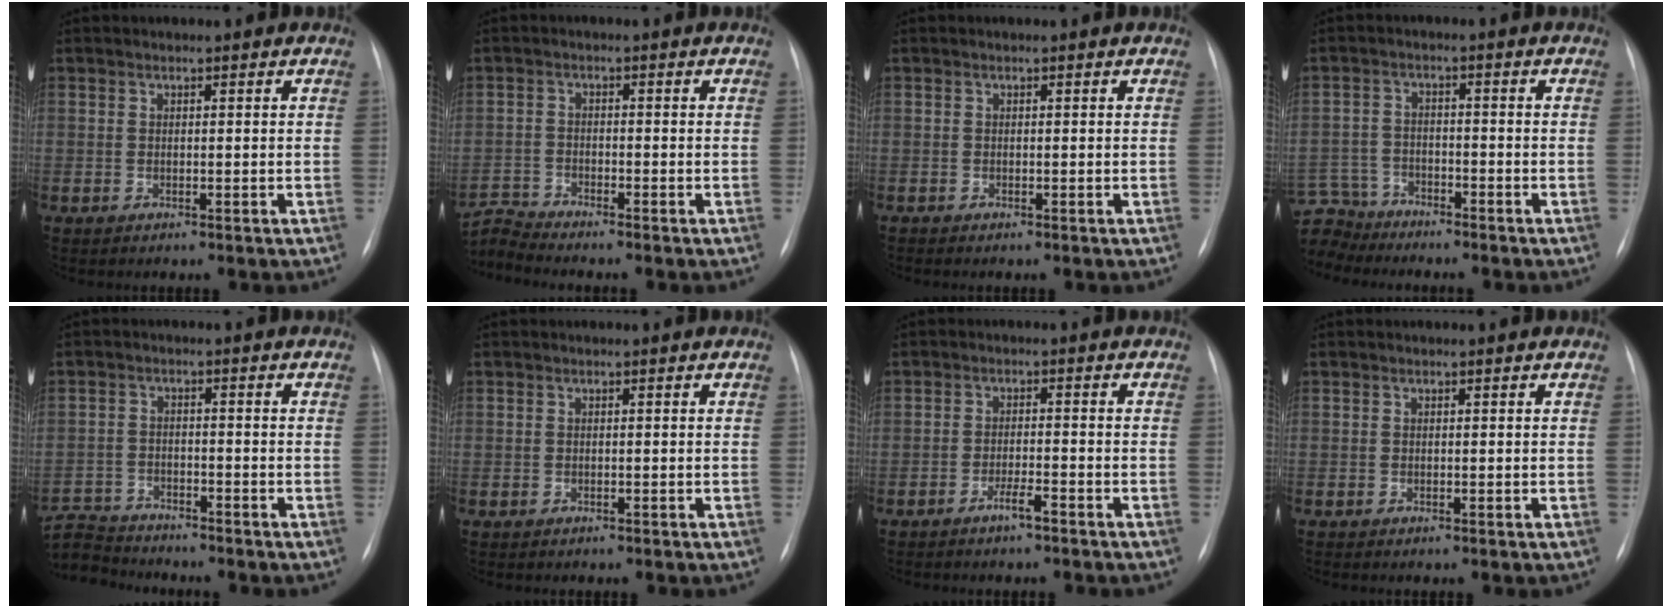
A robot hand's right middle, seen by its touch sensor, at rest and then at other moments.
{"total": 4.2, "force": [-3.8, -1.7, -0.8], "torque": [0.004, -0.012, -0.072]}
{"total": 0.0}
{"total": 9.1, "force": [-8.2, 3.8, 0.7], "torque": [-0.033, 0.006, -0.155]}
{"total": 7.8, "force": [-7.8, 1.2, 0.1], "torque": [-0.010, 0.003, -0.142]}
{"total": 0.0}
{"total": 2.4, "force": [-1.9, -0.2, 1.5], "torque": [-0.032, -0.001, -0.033]}
{"total": 0.0}